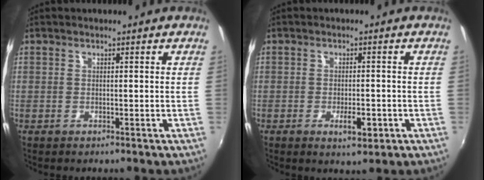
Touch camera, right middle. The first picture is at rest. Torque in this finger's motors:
{"motor_torque": [1.07, -1.07, 0.15, 0.07]}